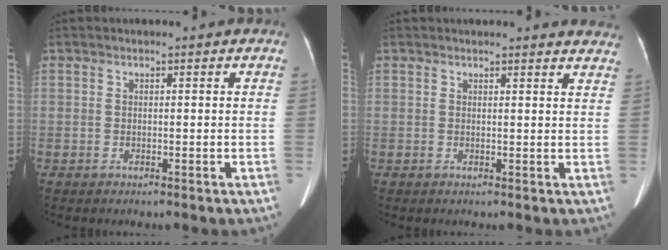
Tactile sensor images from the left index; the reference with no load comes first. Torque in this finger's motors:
{"motor_torque": [0.83, -1.31, 0.18, 0.03]}